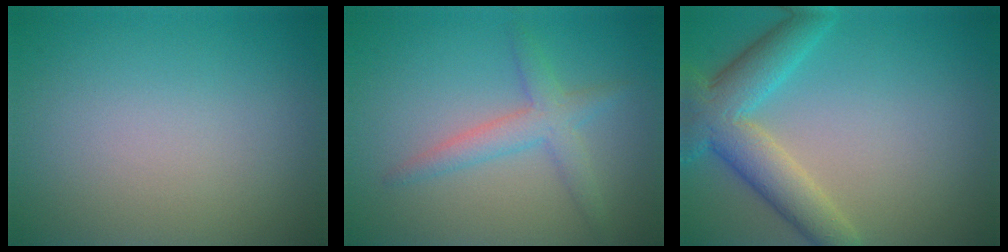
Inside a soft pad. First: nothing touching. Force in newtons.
{"total": 2.9, "press": 2.9, "slide": 0.1}
{"total": 5.9, "press": 5.9, "slide": 0.4}